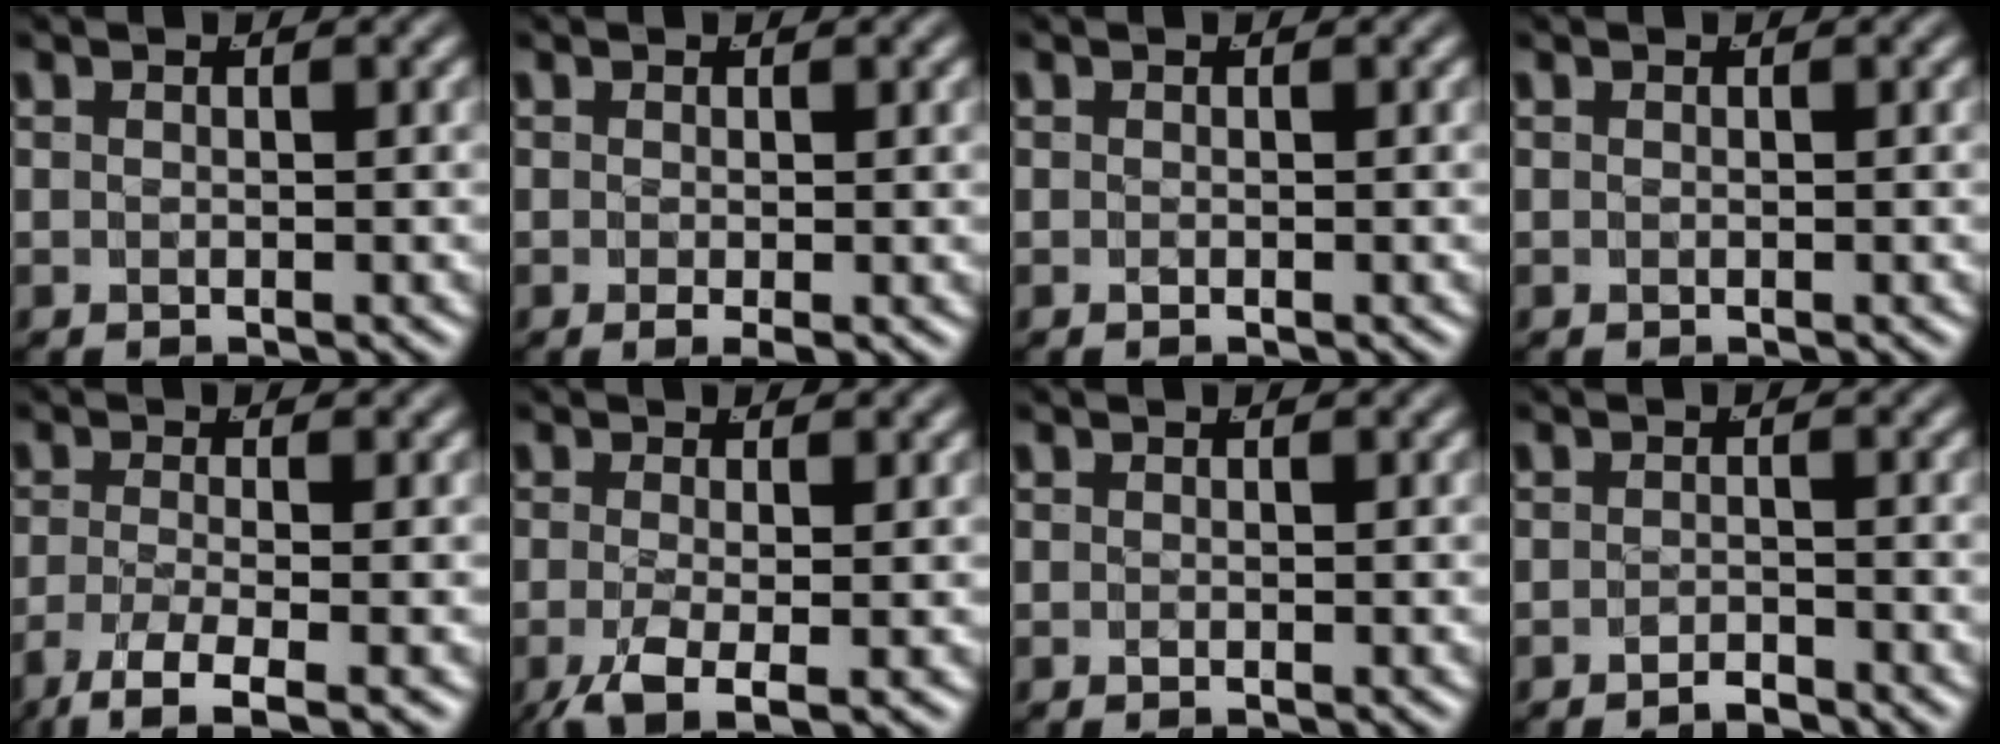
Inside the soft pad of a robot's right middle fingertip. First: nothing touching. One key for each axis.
{"total": 1.2, "fx": -0.7, "fy": 0.0, "fz": 1.0, "tx": -0.011, "ty": -0.007, "tz": -0.006}
{"total": 0.0}
{"total": 0.0}
{"total": 6.1, "fx": -4.5, "fy": 1.6, "fz": 3.8, "tx": -0.077, "ty": -0.036, "tz": -0.053}
{"total": 4.6, "fx": -2.7, "fy": 1.4, "fz": 3.5, "tx": -0.083, "ty": -0.039, "tz": -0.025}
{"total": 0.0}
{"total": 1.7, "fx": -1.7, "fy": -0.1, "fz": 0.2, "tx": -0.001, "ty": -0.003, "tz": -0.028}